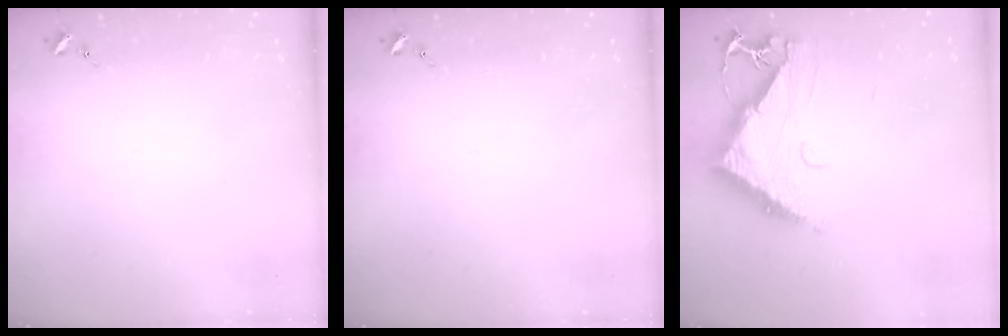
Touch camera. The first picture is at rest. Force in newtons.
{"total": 0.0}
{"total": 11.6, "press": 11.6, "slide": 1.1}